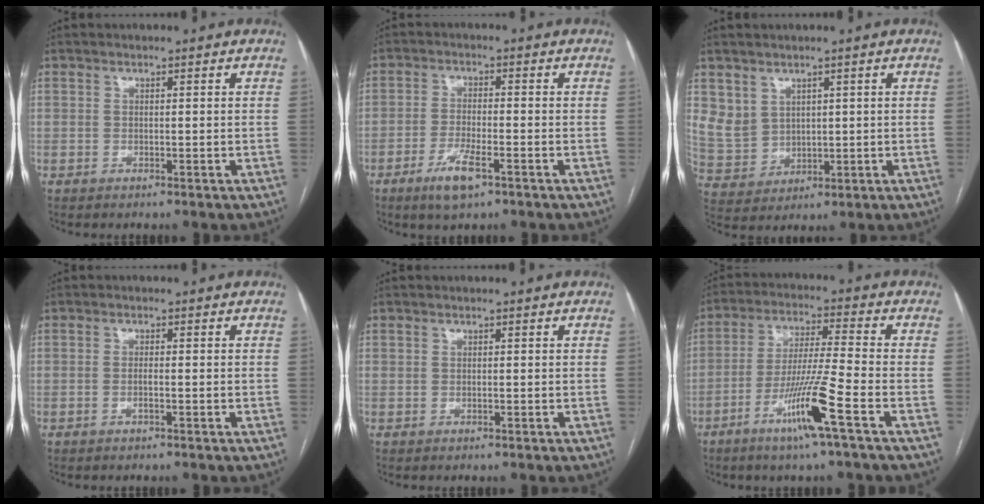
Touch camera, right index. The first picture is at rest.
{"total": 5.7, "force": [-3.3, 1.2, 4.5], "torque": [-0.090, -0.006, -0.055]}
{"total": 6.2, "force": [2.8, 5.2, 1.7], "torque": [-0.044, 0.011, 0.077]}
{"total": 1.3, "force": [-0.5, 0.2, 1.2], "torque": [-0.023, 0.001, -0.008]}
{"total": 0.0}
{"total": 11.1, "force": [-5.5, -1.1, 9.6], "torque": [-0.185, -0.015, -0.106]}